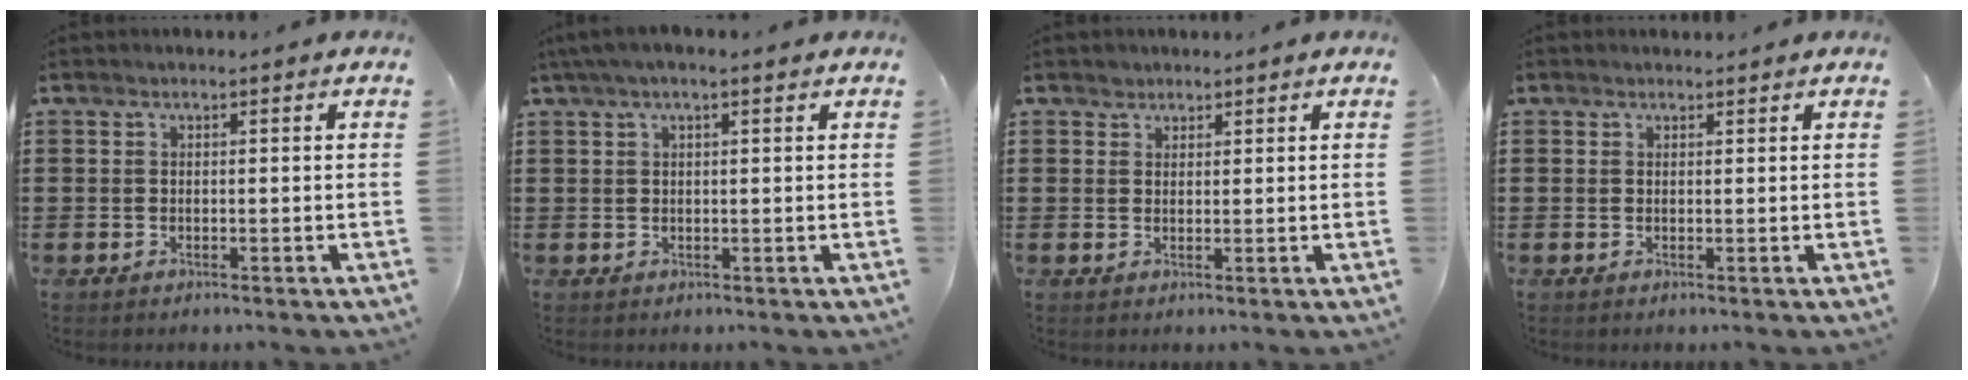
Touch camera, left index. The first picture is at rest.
{"total": 2.2, "force": [1.1, 0.3, 1.9], "torque": [-0.037, 0.002, 0.018]}
{"total": 1.5, "force": [1.2, 0.9, 0.0], "torque": [-0.003, 0.003, 0.024]}
{"total": 0.7, "force": [0.6, 0.4, 0.1], "torque": [-0.003, 0.002, 0.012]}